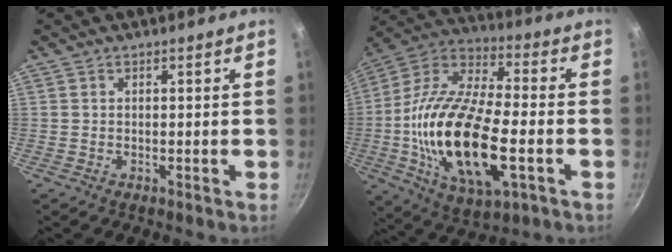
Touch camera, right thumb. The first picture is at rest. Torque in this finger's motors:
{"motor_torque": [-0.15, 2.14, 2.36, -0.41, 0.35]}